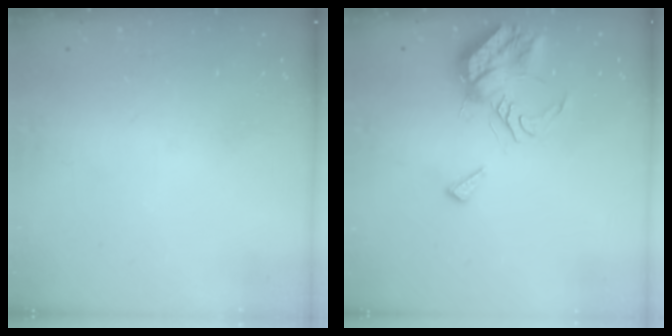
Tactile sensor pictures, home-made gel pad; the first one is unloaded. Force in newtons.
{"total": 9.2, "press": 9.2, "slide": 0.3}